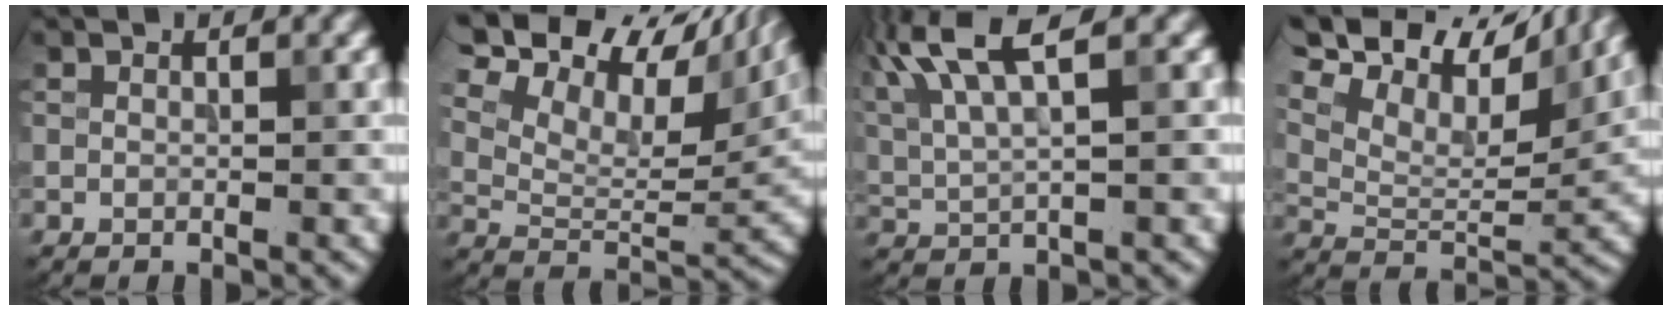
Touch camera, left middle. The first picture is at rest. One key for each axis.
{"total": 14.5, "fx": 8.7, "fy": 6.8, "fz": 9.3, "tx": -0.172, "ty": 0.042, "tz": 0.147}
{"total": 7.6, "fx": 4.1, "fy": 2.1, "fz": 6.1, "tx": -0.129, "ty": 0.020, "tz": 0.076}
{"total": 14.8, "fx": 9.7, "fy": 6.2, "fz": 9.3, "tx": -0.197, "ty": 0.049, "tz": 0.153}